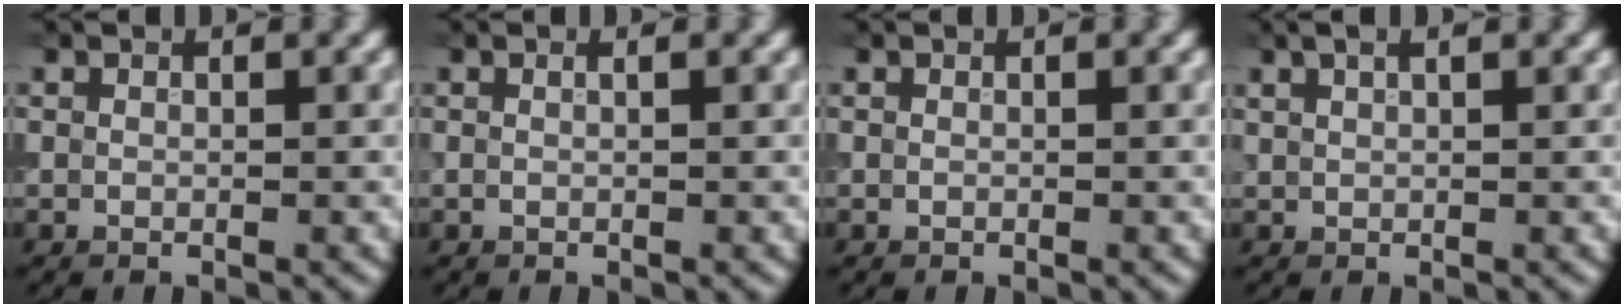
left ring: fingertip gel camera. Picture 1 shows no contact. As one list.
[{"total": 0.7, "force": [0.2, 0.3, 0.6], "torque": [-0.009, -0.002, -0.004]}, {"total": 0.0}, {"total": 2.8, "force": [1.8, 1.1, 1.8], "torque": [-0.017, 0.008, 0.011]}]